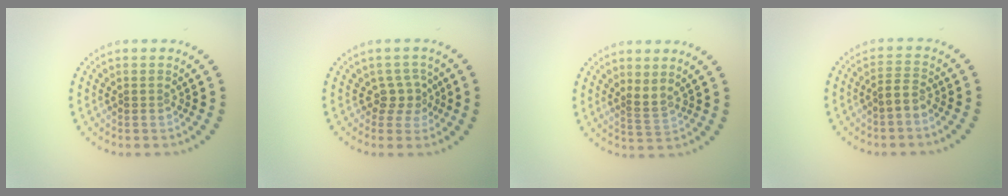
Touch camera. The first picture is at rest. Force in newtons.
{"total": 2.0, "press": 1.5, "slide": 1.3}
{"total": 1.5, "press": 1.0, "slide": 1.1}
{"total": 1.7, "press": 1.3, "slide": 1.1}